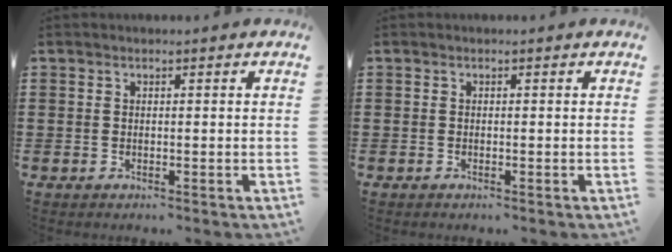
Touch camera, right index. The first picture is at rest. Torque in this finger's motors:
{"motor_torque": [0.11, 0.06, 0.00, -0.01]}